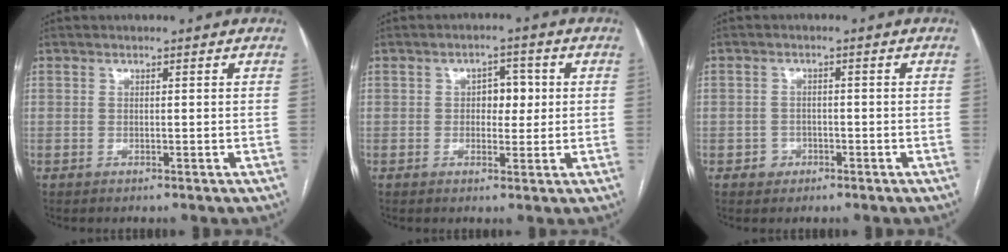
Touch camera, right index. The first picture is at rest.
{"total": 4.1, "force": [0.4, 2.5, 3.2], "torque": [-0.041, 0.011, 0.007]}
{"total": 2.4, "force": [-1.1, 2.1, 0.2], "torque": [0.005, 0.011, -0.017]}